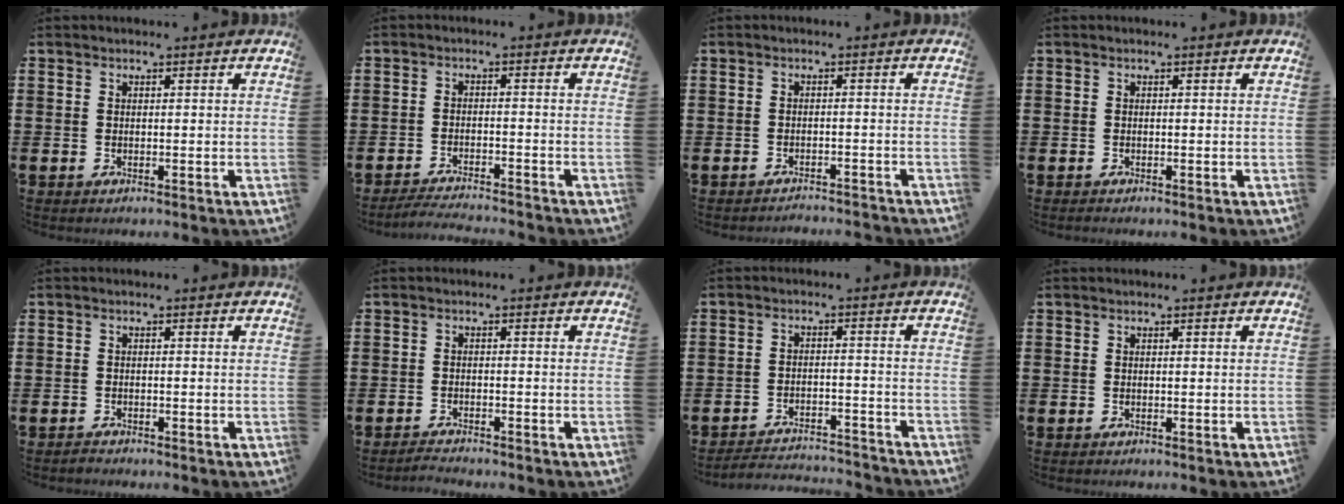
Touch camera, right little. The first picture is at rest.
{"total": 2.5, "force": [-2.5, -0.1, 0.4], "torque": [-0.008, 0.003, -0.052]}
{"total": 1.5, "force": [-1.5, -0.1, -0.1], "torque": [-0.001, 0.004, -0.031]}
{"total": 0.0}
{"total": 0.6, "force": [-0.6, 0.1, 0.0], "torque": [-0.003, -0.001, -0.013]}
{"total": 1.2, "force": [-1.2, -0.1, 0.1], "torque": [-0.004, 0.001, -0.025]}
{"total": 3.2, "force": [-3.1, 0.1, 0.2], "torque": [-0.007, 0.004, -0.067]}
{"total": 0.0}